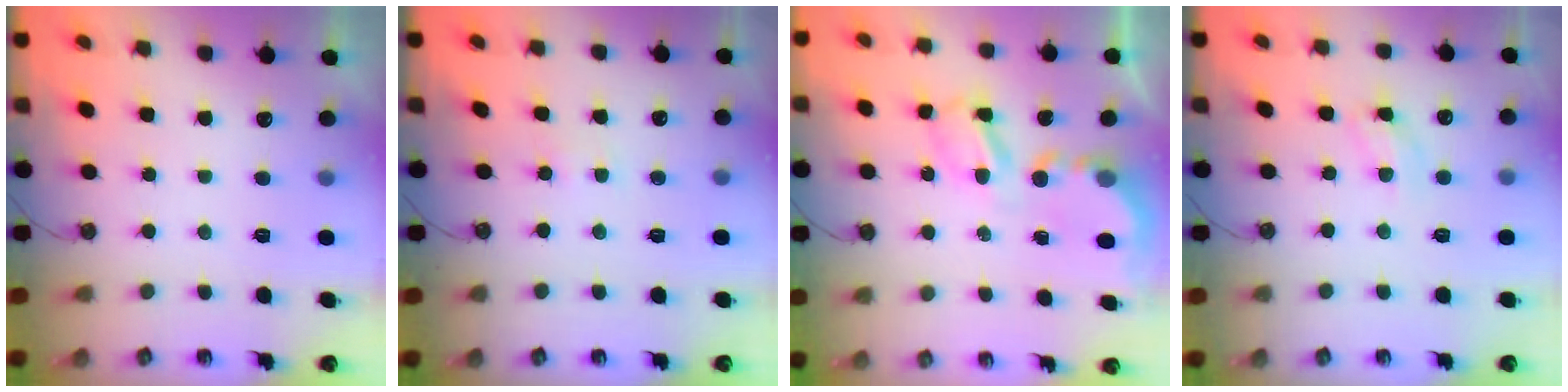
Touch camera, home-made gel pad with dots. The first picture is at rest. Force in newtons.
{"total": 2.8, "press": 2.7, "slide": 0.4}
{"total": 6.2, "press": 6.2, "slide": 0.5}
{"total": 6.9, "press": 6.8, "slide": 0.6}